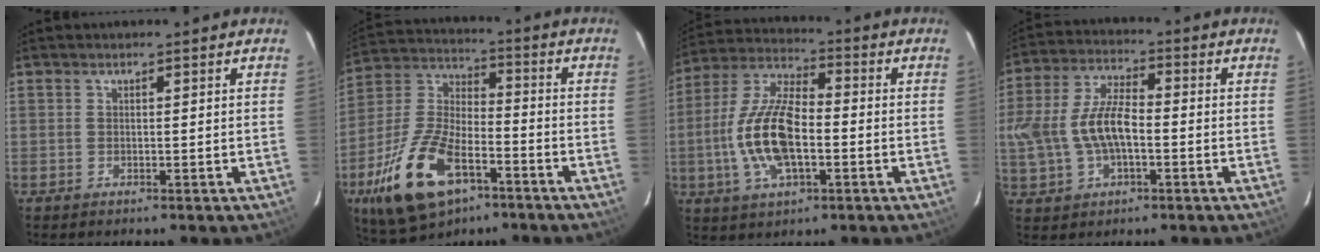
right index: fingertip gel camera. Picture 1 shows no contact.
{"total": 20.0, "force": [-10.1, 9.8, 14.3], "torque": [-0.307, -0.015, -0.180]}
{"total": 15.0, "force": [-2.9, 6.5, 13.3], "torque": [-0.280, 0.004, -0.057]}
{"total": 12.6, "force": [-1.8, 6.6, 10.6], "torque": [-0.225, 0.011, -0.029]}